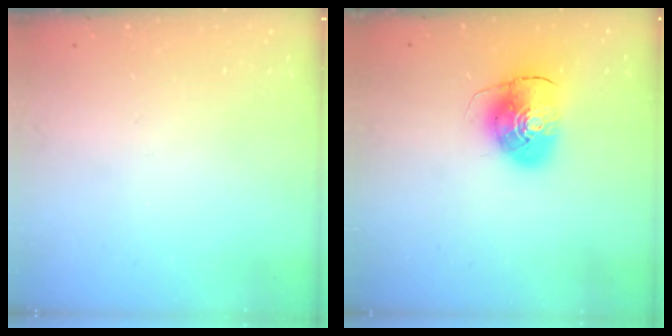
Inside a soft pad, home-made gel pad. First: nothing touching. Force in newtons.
{"total": 9.9, "press": 9.8, "slide": 1.6}